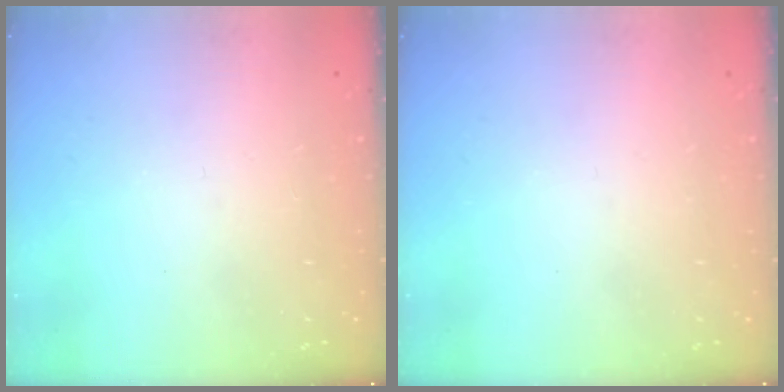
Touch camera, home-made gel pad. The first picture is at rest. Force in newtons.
{"total": 0.0}